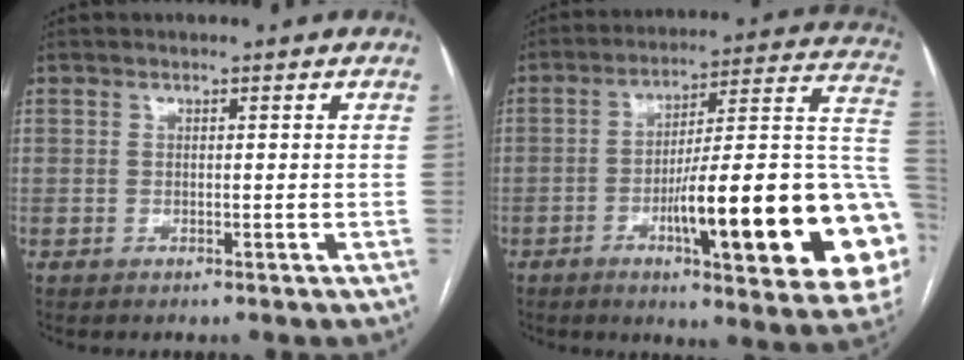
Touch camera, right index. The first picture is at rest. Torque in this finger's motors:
{"motor_torque": [1.82, -0.32, 1.05, 0.21]}